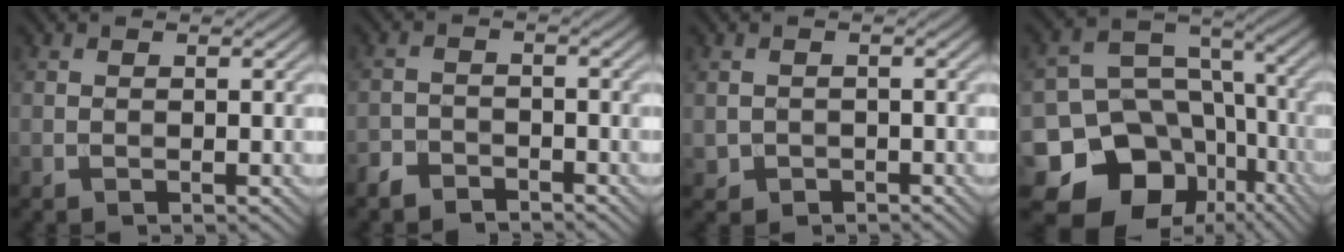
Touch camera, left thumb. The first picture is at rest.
{"total": 2.7, "force": [-2.5, 1.0, 0.1], "torque": [-0.002, 0.002, -0.057]}
{"total": 1.1, "force": [-0.3, 1.1, -0.2], "torque": [-0.003, -0.007, -0.005]}
{"total": 18.6, "force": [-9.0, 15.0, 6.4], "torque": [-0.145, -0.040, -0.140]}